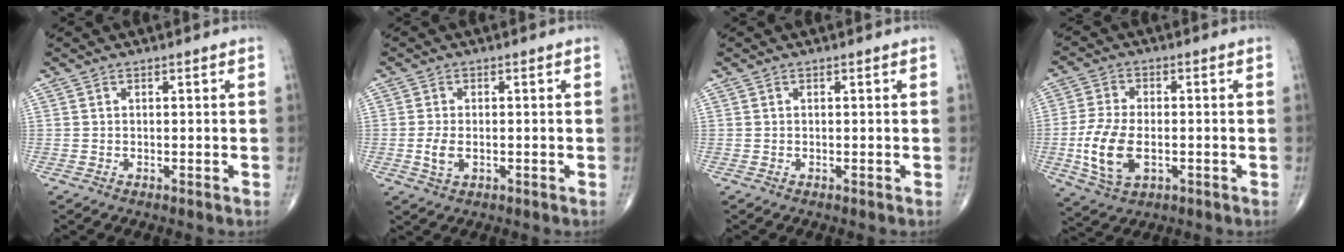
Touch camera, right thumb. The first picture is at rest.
{"total": 2.9, "force": [-0.5, 1.7, 2.3], "torque": [-0.049, -0.004, -0.008]}
{"total": 0.0}
{"total": 10.7, "force": [-2.2, 6.0, 8.6], "torque": [-0.180, 0.000, -0.036]}